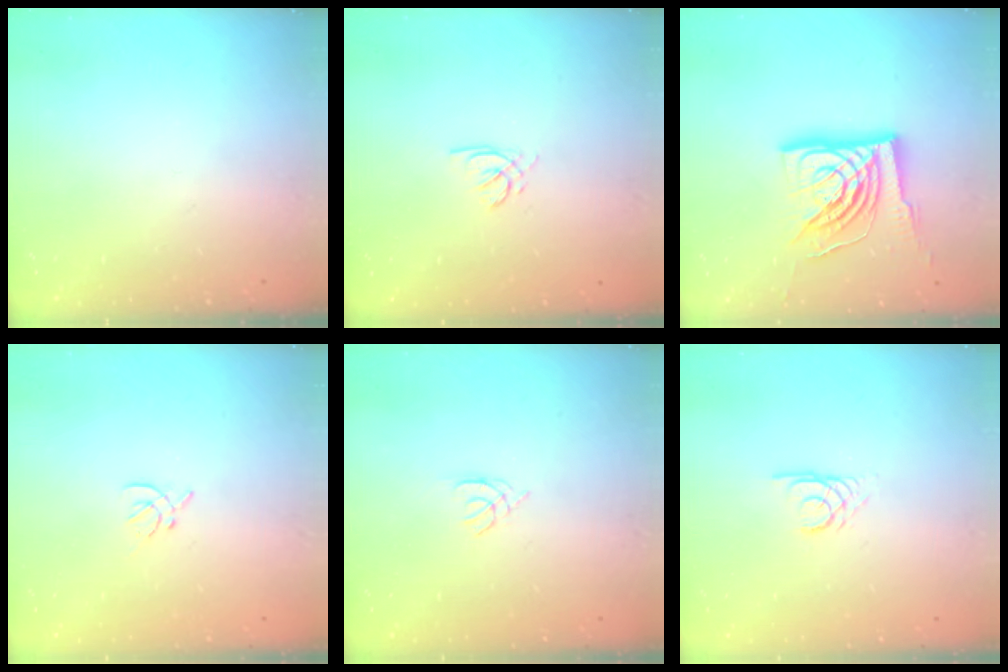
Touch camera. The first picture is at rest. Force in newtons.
{"total": 1.4, "press": 1.4, "slide": 0.2}
{"total": 20.3, "press": 20.1, "slide": 2.6}
{"total": 2.2, "press": 2.1, "slide": 0.6}
{"total": 1.1, "press": 1.0, "slide": 0.3}
{"total": 2.2, "press": 2.2, "slide": 0.3}